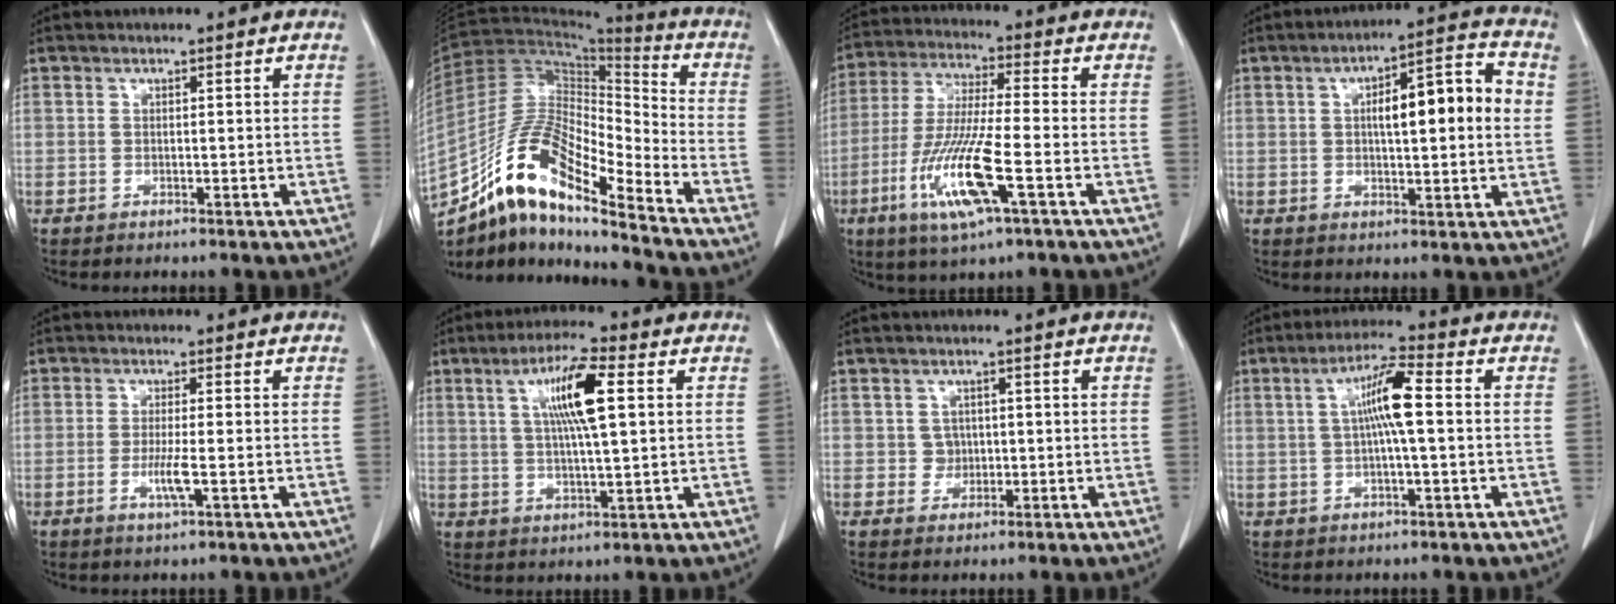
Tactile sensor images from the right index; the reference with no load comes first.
{"total": 15.7, "force": [-12.0, 2.7, 9.7], "torque": [-0.186, 0.024, -0.218]}
{"total": 13.0, "force": [-4.8, 0.8, 12.1], "torque": [-0.250, -0.021, -0.088]}
{"total": 11.7, "force": [2.0, 2.4, 11.3], "torque": [-0.167, 0.028, 0.025]}
{"total": 3.4, "force": [-0.9, -0.1, 3.3], "torque": [-0.065, -0.007, -0.015]}
{"total": 9.5, "force": [2.7, 1.0, 9.1], "torque": [-0.169, 0.010, 0.047]}
{"total": 1.9, "force": [0.2, 1.9, 0.5], "torque": [-0.001, 0.006, 0.007]}
{"total": 7.5, "force": [0.8, 0.6, 7.5], "torque": [-0.140, 0.013, 0.008]}